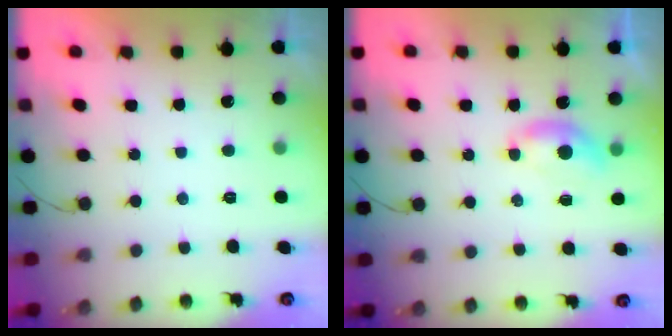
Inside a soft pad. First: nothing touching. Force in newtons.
{"total": 4.7, "press": 4.7, "slide": 0.6}